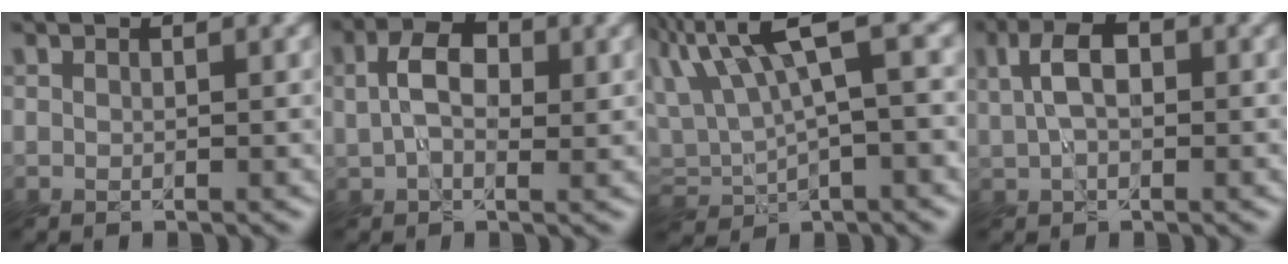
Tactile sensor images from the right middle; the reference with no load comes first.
{"total": 4.5, "force": [0.4, 2.9, 3.5], "torque": [-0.067, 0.006, -0.004]}
{"total": 6.1, "force": [1.4, 1.7, 5.7], "torque": [-0.105, 0.015, 0.018]}
{"total": 4.2, "force": [0.3, 2.5, 3.3], "torque": [-0.063, 0.011, -0.004]}